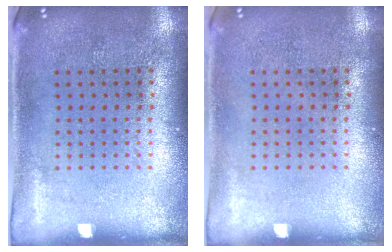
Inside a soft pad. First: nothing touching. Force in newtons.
{"total": 0.0}